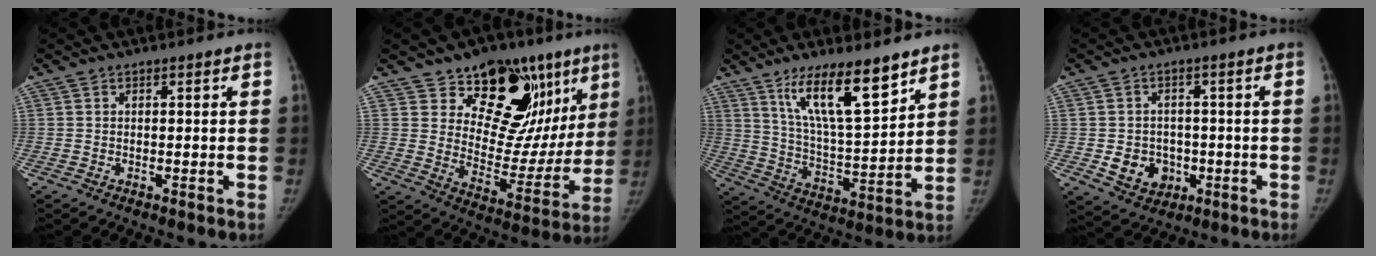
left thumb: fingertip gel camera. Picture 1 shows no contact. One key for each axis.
{"total": 23.1, "fx": 12.6, "fy": 13.2, "fz": 14.2, "tx": -0.126, "ty": -0.048, "tz": 0.191}
{"total": 15.1, "fx": 9.8, "fy": 3.7, "fz": 10.9, "tx": -0.169, "ty": -0.063, "tz": 0.185}
{"total": 7.2, "fx": -1.6, "fy": 6.2, "fz": 3.2, "tx": -0.018, "ty": 0.008, "tz": -0.014}